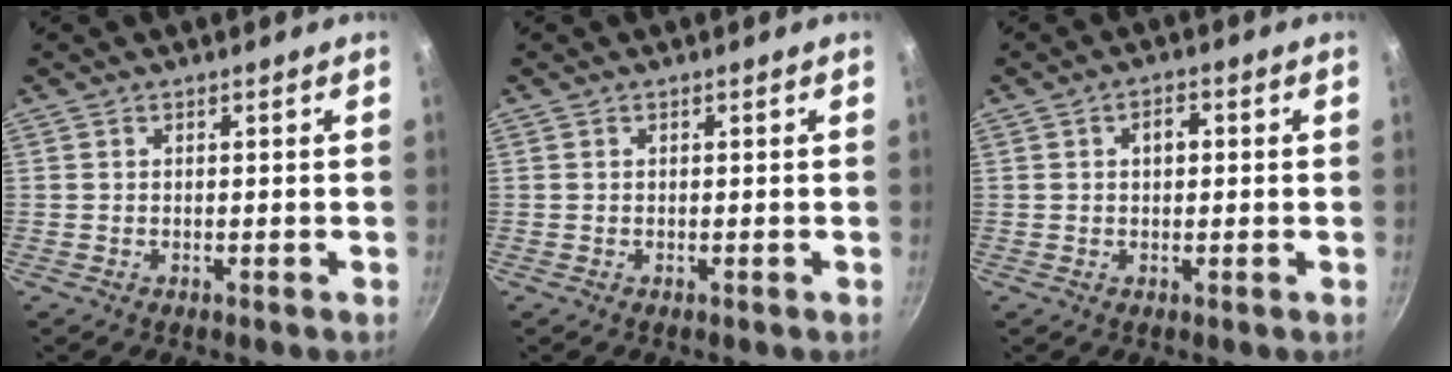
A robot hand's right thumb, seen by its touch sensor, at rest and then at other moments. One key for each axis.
{"total": 0.0}
{"total": 3.1, "fx": 0.6, "fy": 1.9, "fz": 2.4, "tx": -0.024, "ty": 0.010, "tz": 0.007}